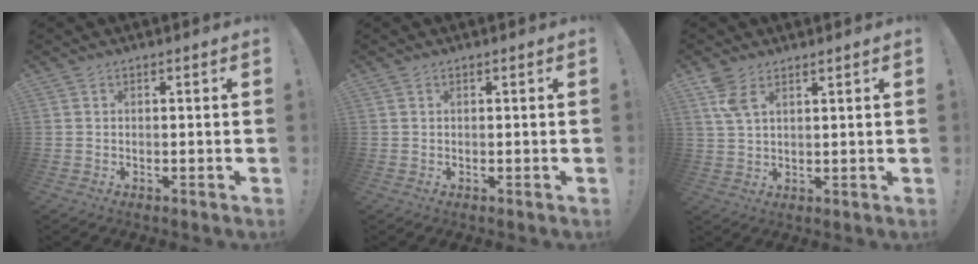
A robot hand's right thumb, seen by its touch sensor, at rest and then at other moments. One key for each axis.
{"total": 0.0}
{"total": 5.8, "fx": 3.7, "fy": 2.0, "fz": 4.0, "tx": -0.065, "ty": -0.020, "tz": 0.070}